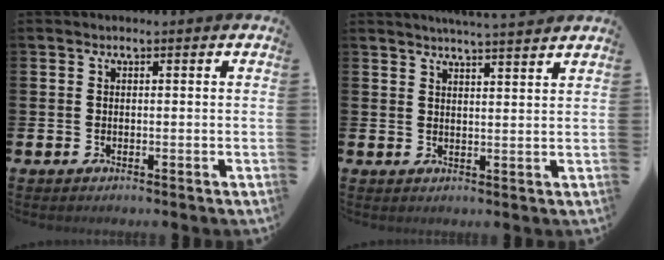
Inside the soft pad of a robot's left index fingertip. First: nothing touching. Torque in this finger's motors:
{"motor_torque": [0.76, -0.80, 0.40, 0.04]}